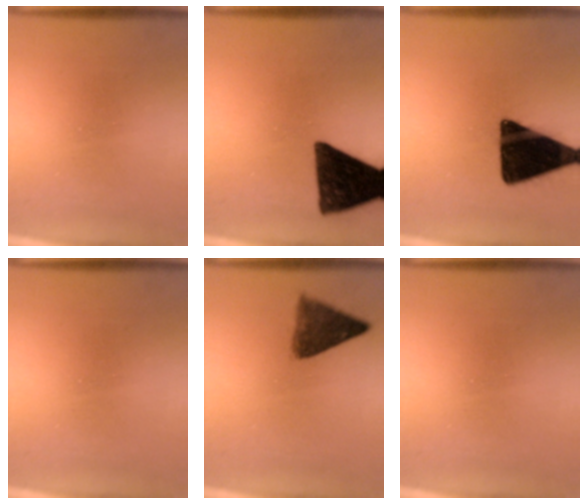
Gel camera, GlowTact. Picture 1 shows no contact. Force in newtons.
{"total": 13.5}
{"total": 16.7}
{"total": 0.0}
{"total": 6.4}
{"total": 0.0}